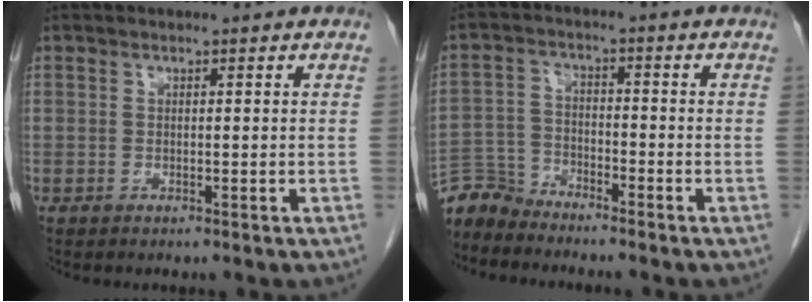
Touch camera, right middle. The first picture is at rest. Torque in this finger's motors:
{"motor_torque": [0.01, 0.00, -0.03, -0.04]}